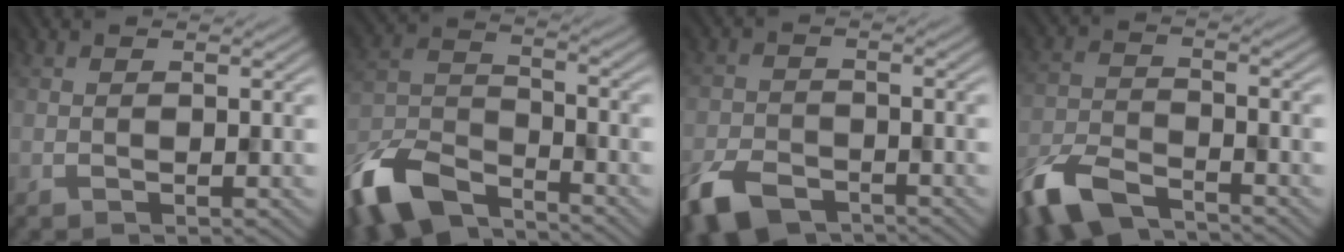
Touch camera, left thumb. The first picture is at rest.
{"total": 11.3, "force": [-10.1, 3.4, 3.6], "torque": [-0.082, -0.013, -0.183]}
{"total": 6.8, "force": [-6.1, 2.4, 1.9], "torque": [-0.046, -0.016, -0.094]}
{"total": 8.5, "force": [-7.9, 1.8, 2.4], "torque": [-0.060, -0.014, -0.137]}